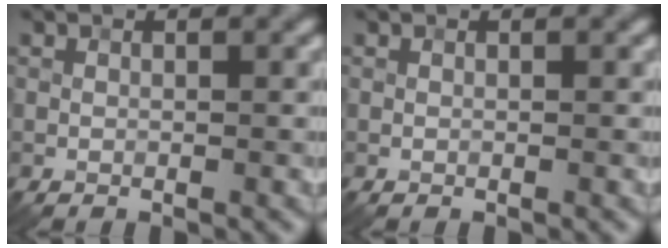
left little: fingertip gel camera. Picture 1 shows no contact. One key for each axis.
{"total": 0.0}